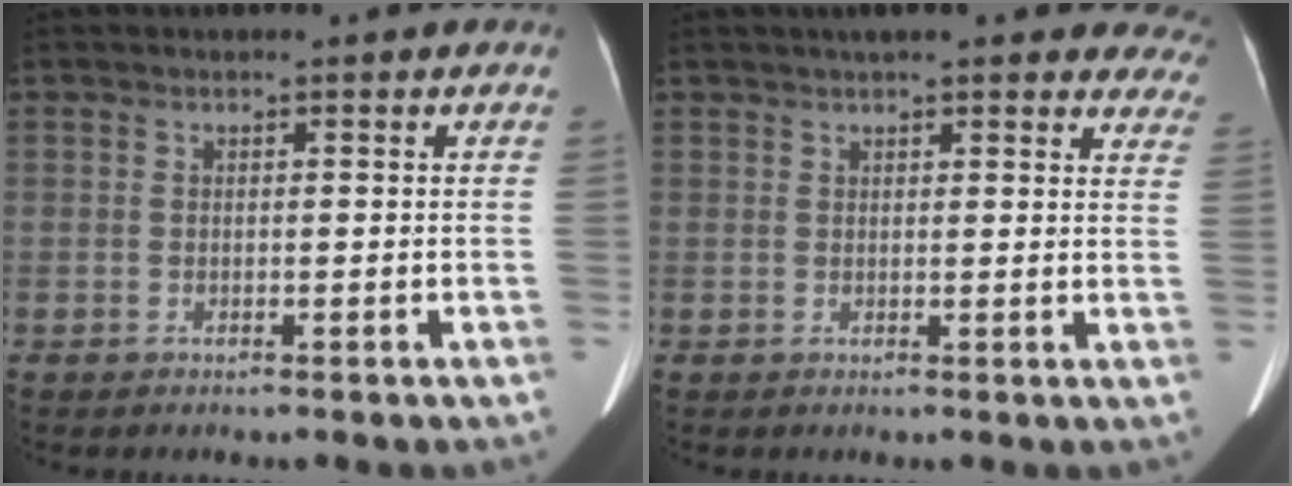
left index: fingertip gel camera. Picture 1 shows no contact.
{"total": 17.3, "force": [15.2, 3.9, 7.4], "torque": [-0.069, 0.015, 0.165]}